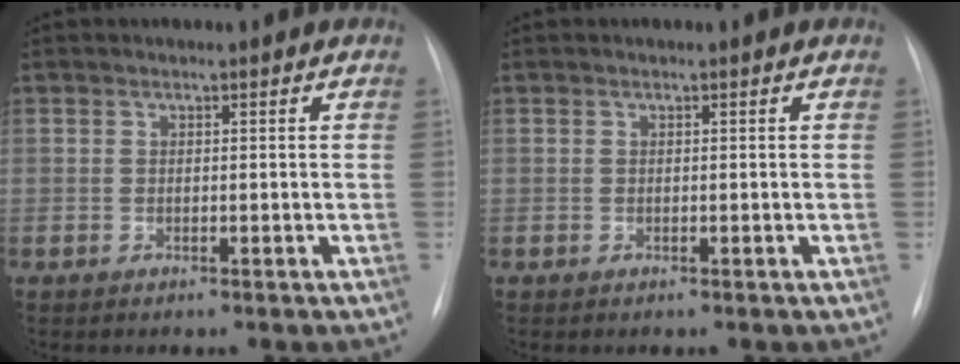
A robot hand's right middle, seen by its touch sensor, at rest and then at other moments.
{"total": 0.0}